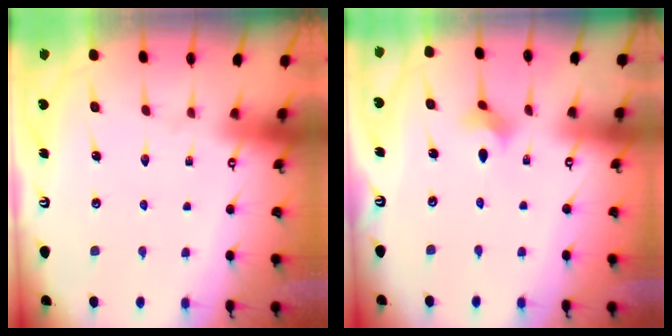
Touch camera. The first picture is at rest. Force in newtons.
{"total": 2.3, "press": 2.2, "slide": 0.4}